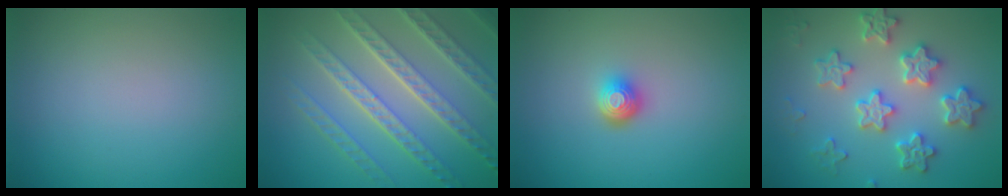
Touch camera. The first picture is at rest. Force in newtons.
{"total": 8.2, "press": 5.8, "slide": 5.8}
{"total": 2.0, "press": 1.5, "slide": 1.3}
{"total": 4.6, "press": 4.5, "slide": 1.0}